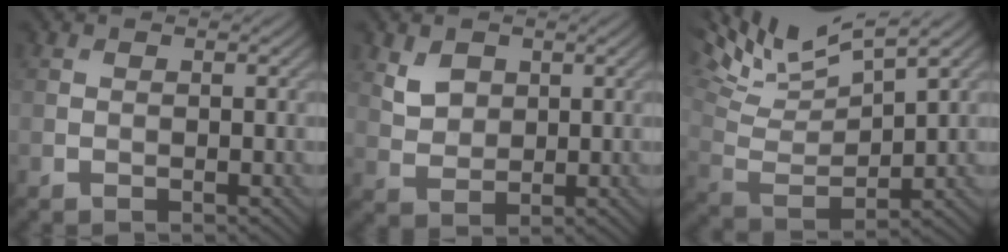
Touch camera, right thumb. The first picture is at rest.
{"total": 3.6, "force": [1.8, 2.6, 1.7], "torque": [-0.046, -0.005, 0.036]}
{"total": 12.0, "force": [8.4, 3.1, 8.0], "torque": [-0.182, 0.013, 0.152]}